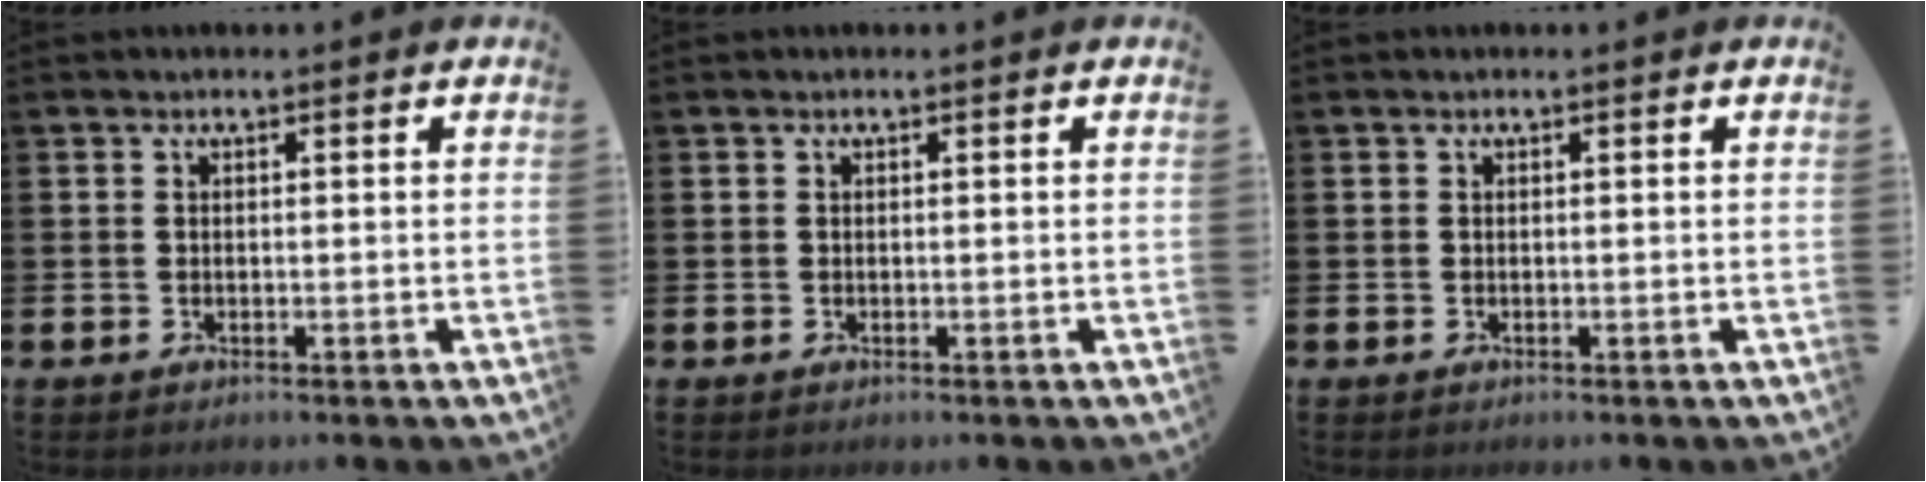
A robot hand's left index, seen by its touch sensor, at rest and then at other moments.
{"total": 0.0}
{"total": 0.0}